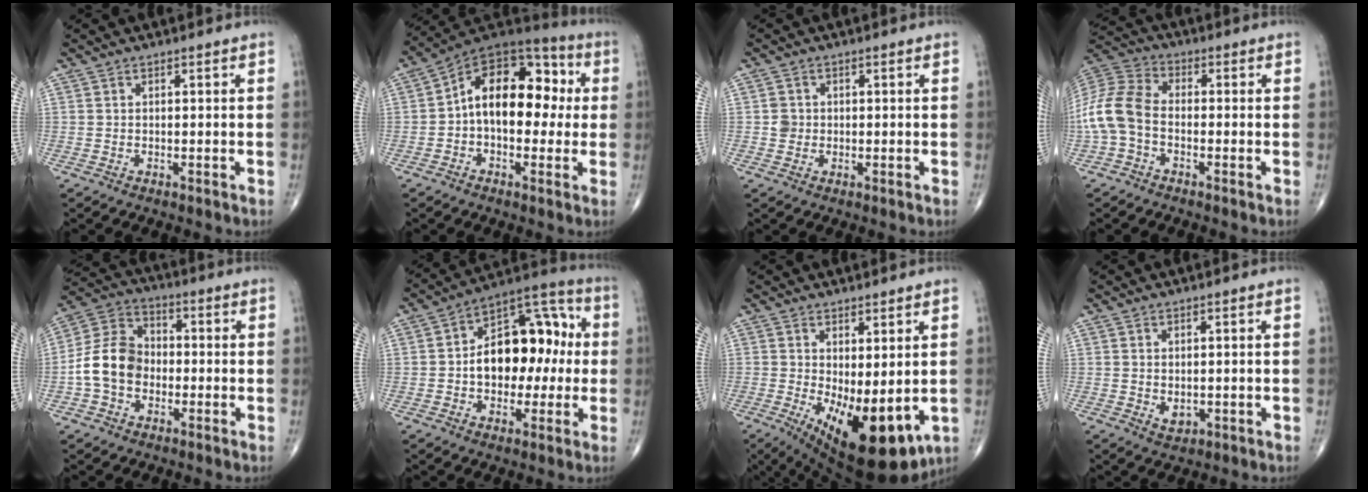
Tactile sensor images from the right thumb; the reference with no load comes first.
{"total": 17.3, "force": [0.7, 10.8, 13.5], "torque": [-0.164, 0.048, -0.002]}
{"total": 2.2, "force": [0.0, 2.1, 0.7], "torque": [0.000, 0.005, -0.001]}
{"total": 10.8, "force": [-2.2, 7.0, 7.9], "torque": [-0.168, 0.031, -0.057]}
{"total": 11.3, "force": [-2.0, 8.7, 6.9], "torque": [-0.120, 0.038, -0.050]}
{"total": 17.6, "force": [0.0, 10.9, 13.9], "torque": [-0.165, 0.044, -0.005]}
{"total": 15.2, "force": [-3.0, 6.3, 13.6], "torque": [-0.196, -0.032, -0.022]}
{"total": 2.1, "force": [-0.1, 1.5, 1.5], "torque": [-0.018, -0.005, 0.005]}